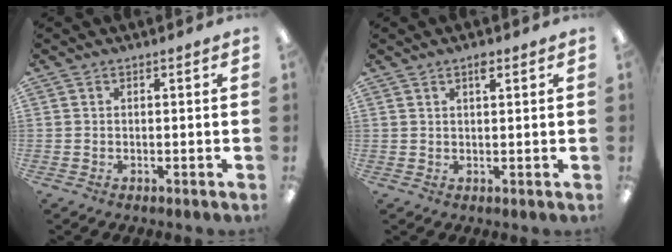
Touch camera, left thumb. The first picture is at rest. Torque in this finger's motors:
{"motor_torque": [-0.05, 0.02, -0.42, 0.15, -0.01]}